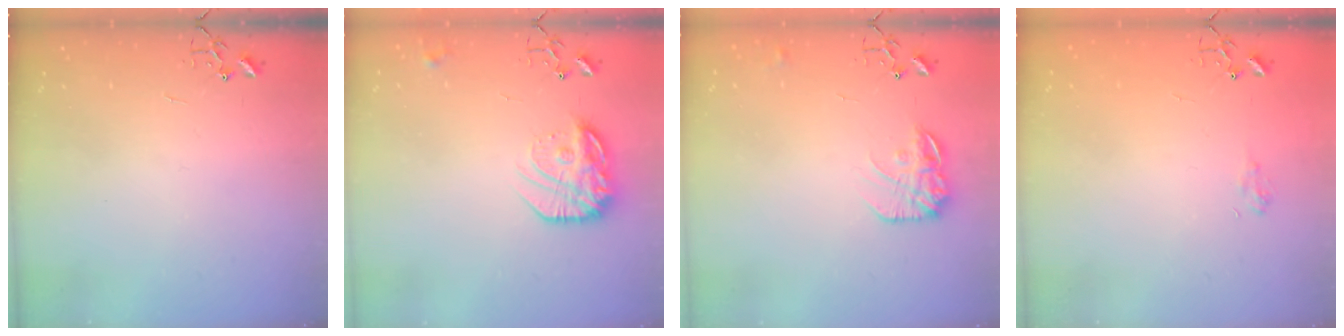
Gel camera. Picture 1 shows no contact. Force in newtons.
{"total": 15.1, "press": 15.1, "slide": 0.5}
{"total": 12.7, "press": 12.7, "slide": 0.6}
{"total": 5.7, "press": 5.6, "slide": 0.7}